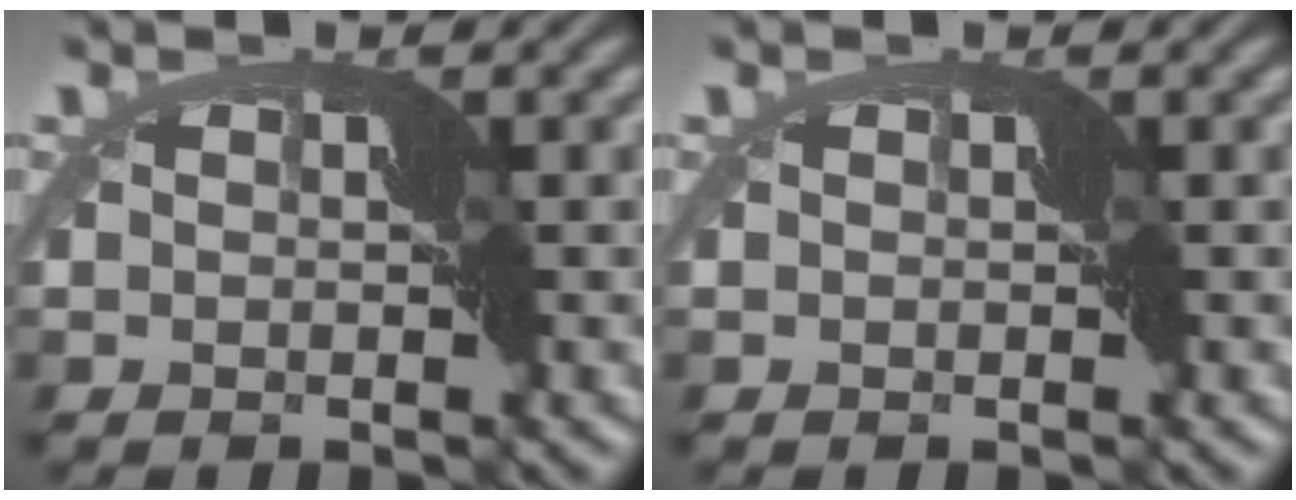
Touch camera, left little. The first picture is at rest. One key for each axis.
{"total": 0.0}